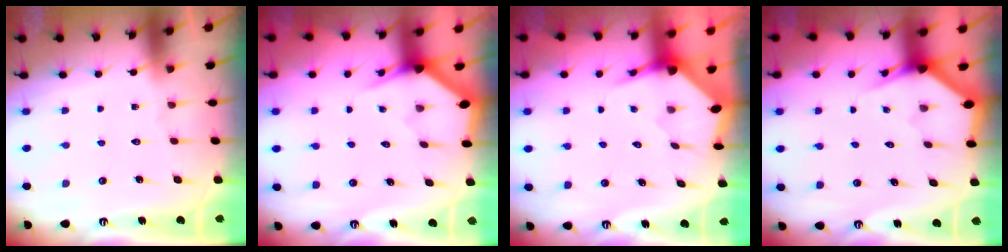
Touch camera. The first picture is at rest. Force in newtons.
{"total": 3.2, "press": 3.2, "slide": 0.1}
{"total": 3.6, "press": 3.6, "slide": 0.5}
{"total": 2.8, "press": 2.8, "slide": 0.0}